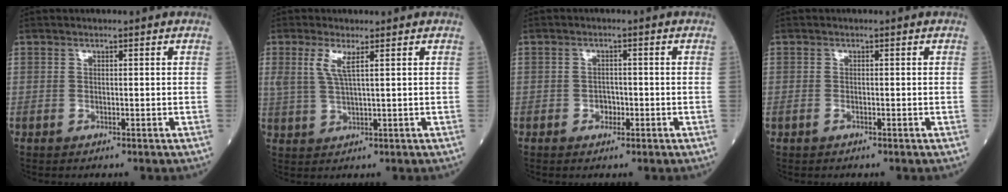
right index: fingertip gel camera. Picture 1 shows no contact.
{"total": 3.7, "force": [1.7, 0.4, 3.3], "torque": [-0.078, 0.002, 0.038]}
{"total": 1.8, "force": [-0.7, 1.4, 0.9], "torque": [-0.009, 0.006, -0.009]}
{"total": 0.7, "force": [-0.4, 0.4, 0.4], "torque": [-0.011, 0.000, -0.003]}